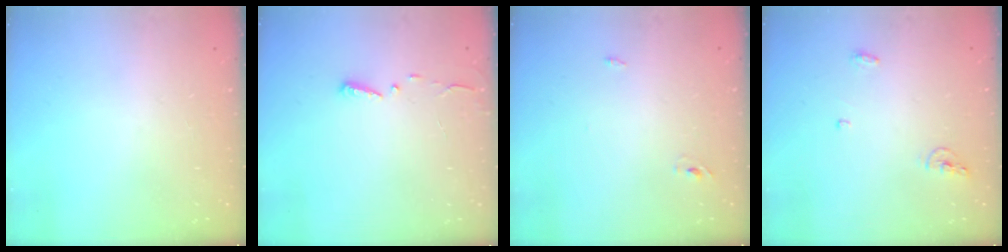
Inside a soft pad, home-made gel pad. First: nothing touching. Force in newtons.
{"total": 3.0, "press": 2.9, "slide": 0.3}
{"total": 2.4, "press": 2.2, "slide": 1.0}
{"total": 4.8, "press": 4.7, "slide": 0.8}